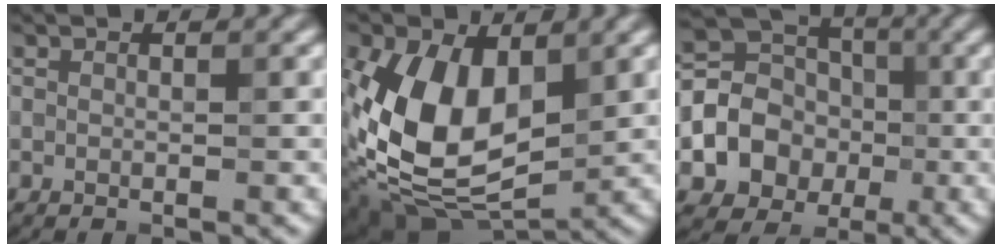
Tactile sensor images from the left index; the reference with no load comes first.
{"total": 11.4, "force": [0.6, 6.9, 9.1], "torque": [-0.197, -0.011, 0.012]}
{"total": 7.9, "force": [-1.4, 6.8, 3.8], "torque": [-0.074, -0.002, -0.049]}